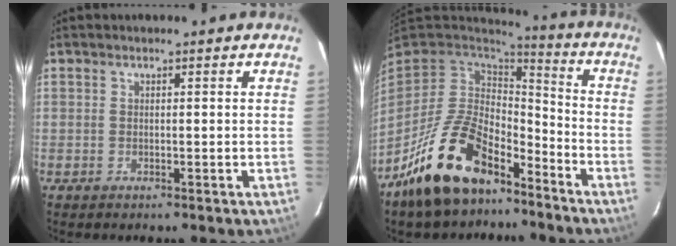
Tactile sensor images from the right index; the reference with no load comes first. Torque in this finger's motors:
{"motor_torque": [1.08, -1.06, 1.06, 0.21]}